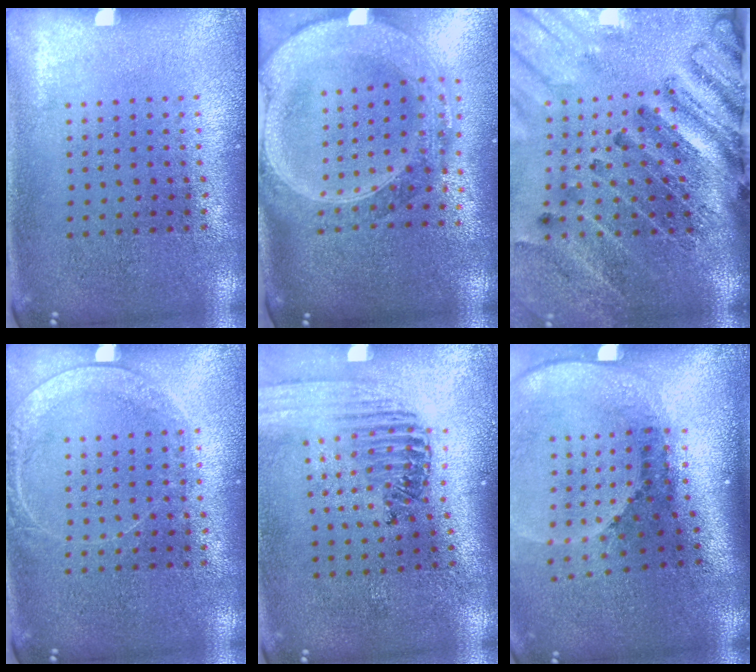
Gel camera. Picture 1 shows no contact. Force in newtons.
{"total": 3.1, "press": 2.6, "slide": 1.7}
{"total": 4.3, "press": 3.3, "slide": 2.9}
{"total": 1.5, "press": 1.4, "slide": 0.4}
{"total": 1.4, "press": 1.4, "slide": 0.1}
{"total": 2.5, "press": 1.7, "slide": 1.8}